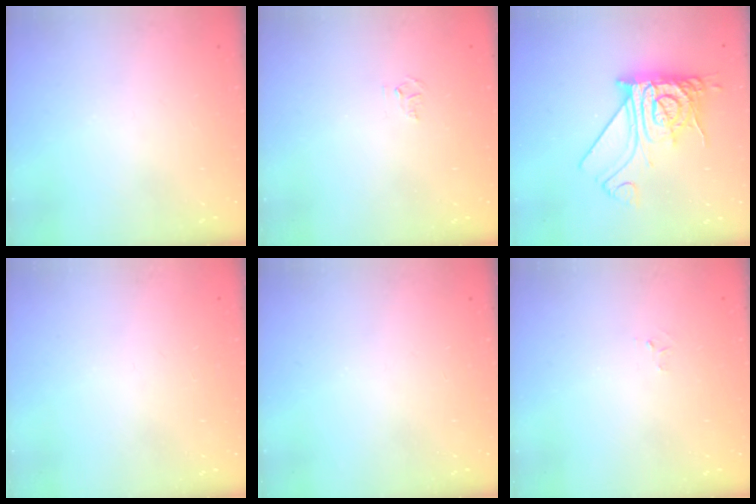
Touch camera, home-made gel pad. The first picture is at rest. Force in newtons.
{"total": 3.8, "press": 3.8, "slide": 0.4}
{"total": 15.8, "press": 15.7, "slide": 1.4}
{"total": 0.7, "press": 0.6, "slide": 0.1}
{"total": 0.0}
{"total": 2.6, "press": 2.6, "slide": 0.4}